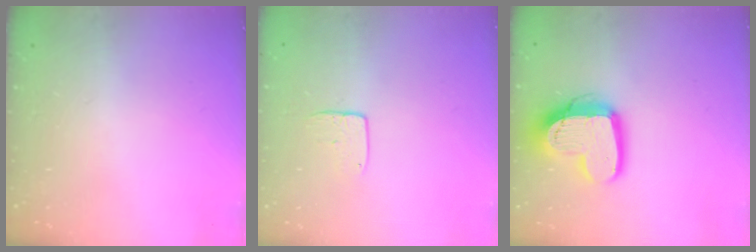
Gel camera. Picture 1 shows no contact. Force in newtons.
{"total": 5.8, "press": 5.7, "slide": 0.6}
{"total": 15.5, "press": 15.4, "slide": 1.4}